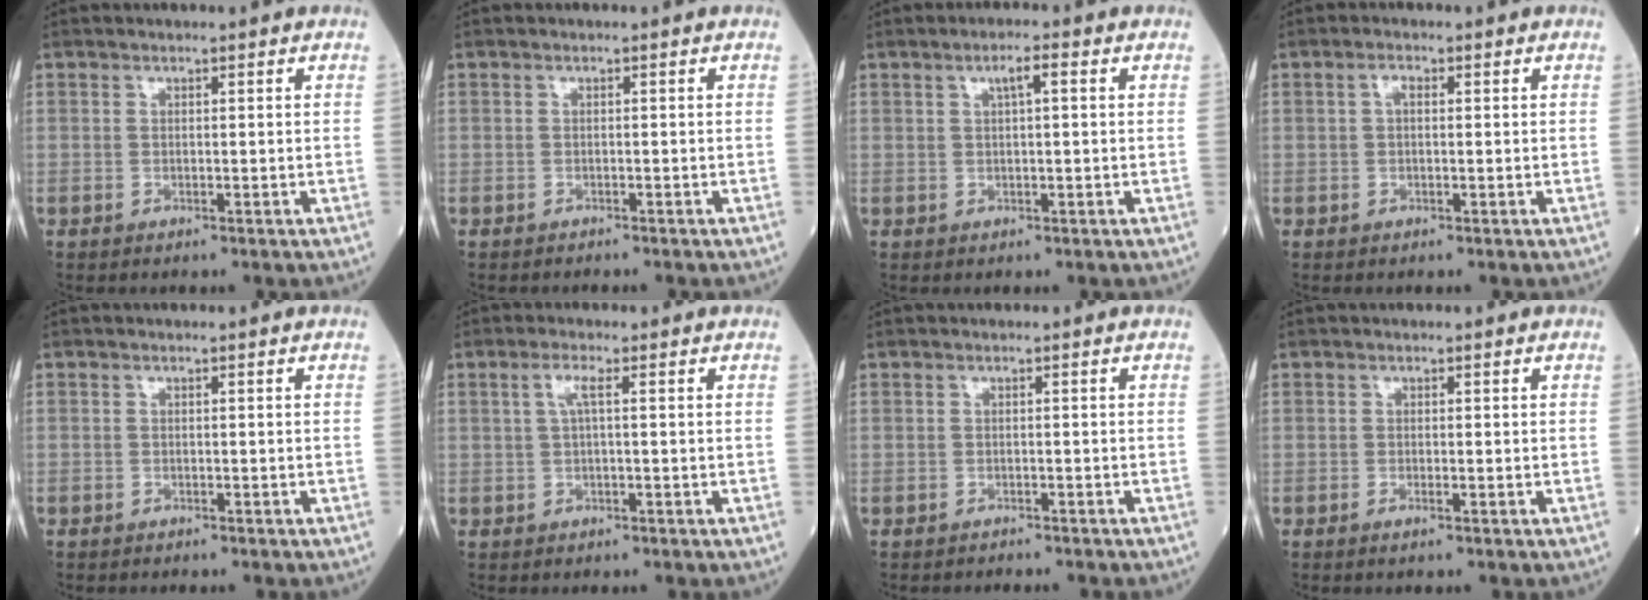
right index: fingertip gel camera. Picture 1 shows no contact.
{"total": 1.0, "force": [-1.0, 0.2, 0.2], "torque": [-0.007, -0.001, -0.014]}
{"total": 2.5, "force": [0.8, 0.3, 2.3], "torque": [-0.042, 0.007, 0.014]}
{"total": 1.3, "force": [0.2, 0.6, 1.2], "torque": [-0.022, 0.006, 0.004]}
{"total": 1.0, "force": [-0.9, 0.4, 0.1], "torque": [-0.007, 0.001, -0.015]}
{"total": 2.2, "force": [0.4, 0.1, 2.1], "torque": [-0.048, 0.008, 0.010]}
{"total": 2.9, "force": [-2.7, 0.7, 0.5], "torque": [-0.009, -0.002, -0.032]}
{"total": 0.8, "force": [-0.5, -0.2, 0.6], "torque": [-0.015, -0.002, -0.008]}